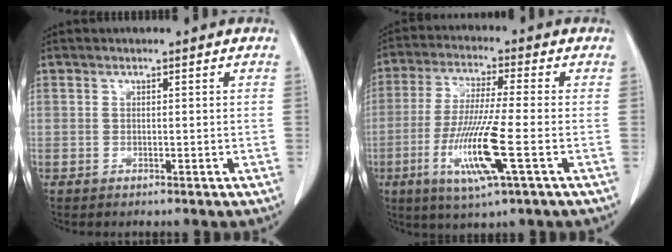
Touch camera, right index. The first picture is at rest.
{"total": 11.9, "force": [-3.7, 0.0, 11.3], "torque": [-0.231, -0.021, -0.074]}